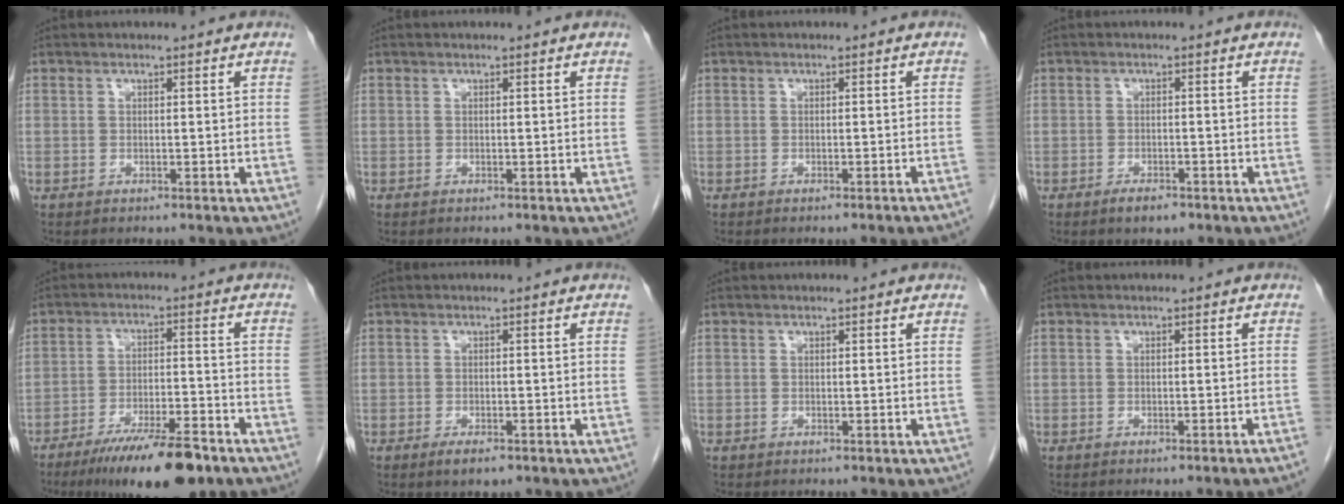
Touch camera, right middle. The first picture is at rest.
{"total": 0.0}
{"total": 2.5, "force": [-2.0, -0.8, 1.3], "torque": [-0.014, 0.005, -0.024]}
{"total": 2.5, "force": [-1.7, 0.9, 1.5], "torque": [-0.030, -0.001, -0.023]}
{"total": 13.2, "force": [-9.5, 2.3, 8.9], "torque": [-0.141, -0.020, -0.158]}
{"total": 2.6, "force": [-1.6, 0.9, 1.8], "torque": [-0.034, -0.003, -0.022]}
{"total": 0.0}
{"total": 2.5, "force": [-2.0, -0.8, 1.3], "torque": [-0.014, 0.007, -0.024]}